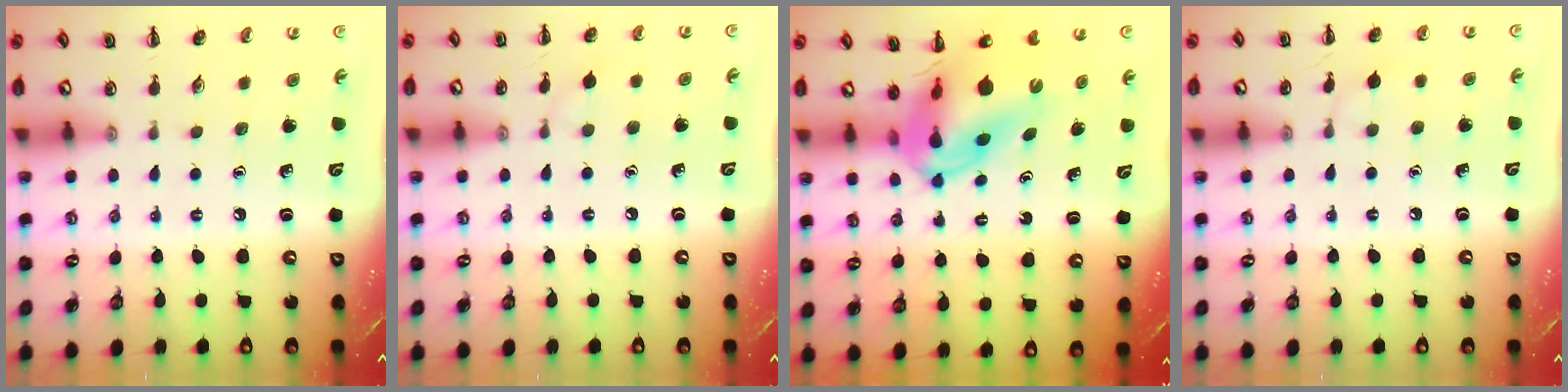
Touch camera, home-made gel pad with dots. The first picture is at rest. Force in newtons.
{"total": 4.1, "press": 3.8, "slide": 1.6}
{"total": 12.6, "press": 12.1, "slide": 3.5}
{"total": 5.5, "press": 5.2, "slide": 1.7}